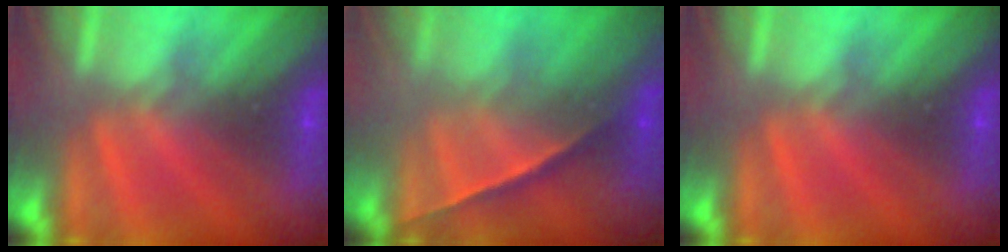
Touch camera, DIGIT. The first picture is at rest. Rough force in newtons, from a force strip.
{"total": 1.1}
{"total": 0.0}